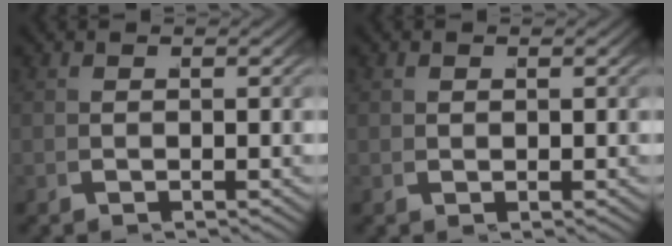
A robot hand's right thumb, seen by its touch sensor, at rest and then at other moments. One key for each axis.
{"total": 0.7, "fx": 0.2, "fy": 0.5, "fz": 0.5, "tx": -0.009, "ty": -0.004, "tz": 0.009}